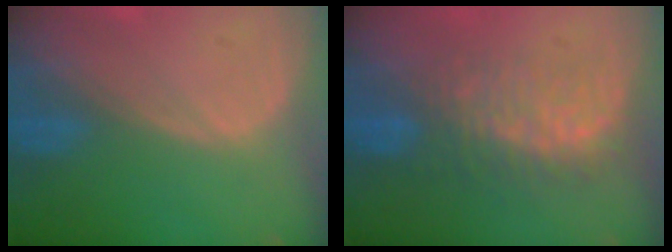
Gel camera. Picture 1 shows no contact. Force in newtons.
{"total": 7.8, "press": 7.6, "slide": 1.3}